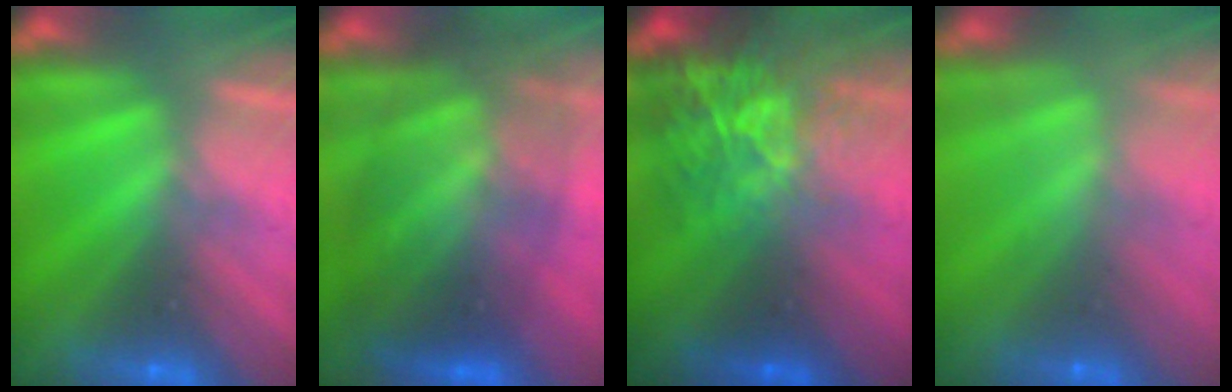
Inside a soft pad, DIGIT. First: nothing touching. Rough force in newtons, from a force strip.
{"total": 10.7}
{"total": 7.2}
{"total": 5.5}